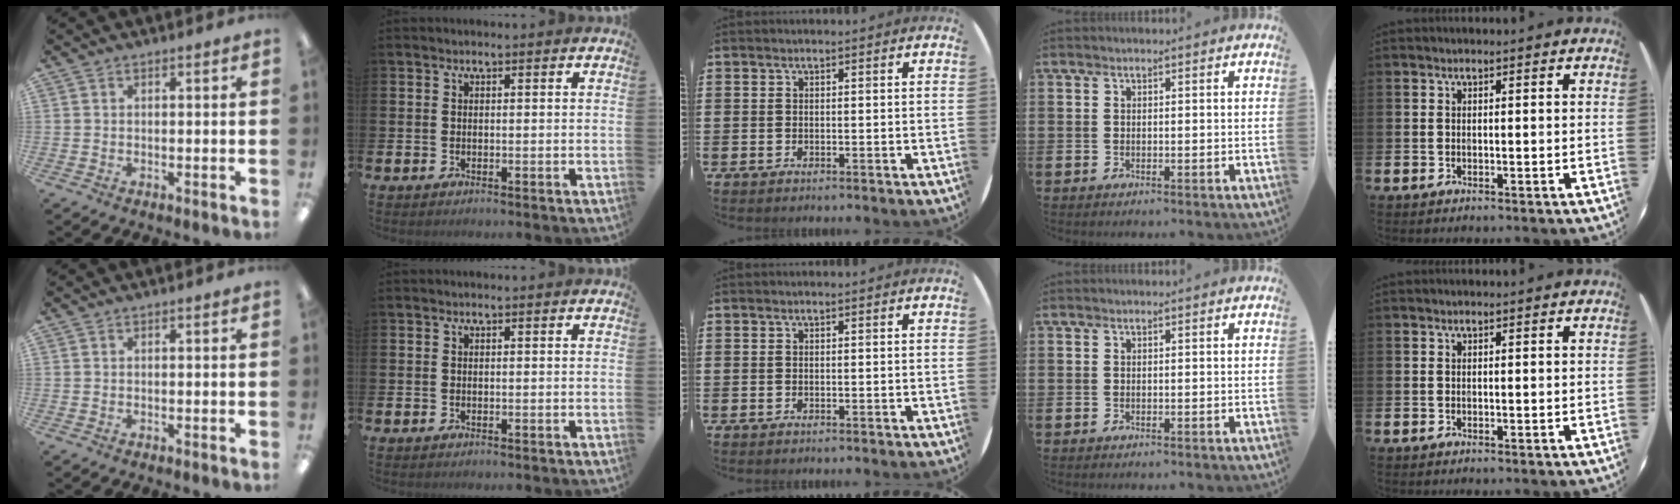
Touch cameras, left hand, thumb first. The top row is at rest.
{}